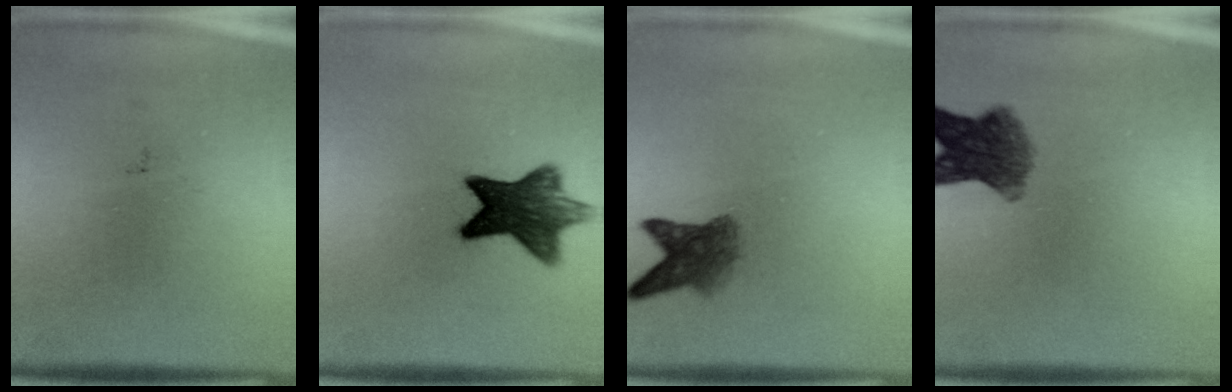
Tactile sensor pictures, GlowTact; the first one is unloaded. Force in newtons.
{"total": 10.2}
{"total": 4.2}
{"total": 6.5}